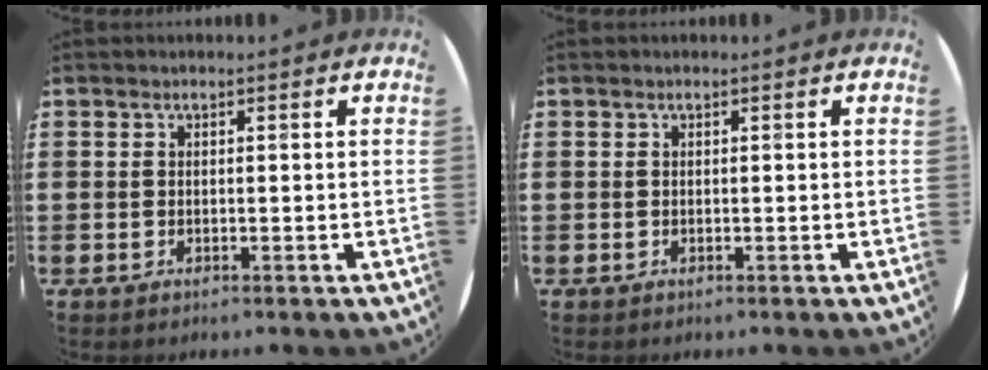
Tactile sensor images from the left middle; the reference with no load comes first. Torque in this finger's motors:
{"motor_torque": [0.00, 0.00, 0.00, 0.00]}